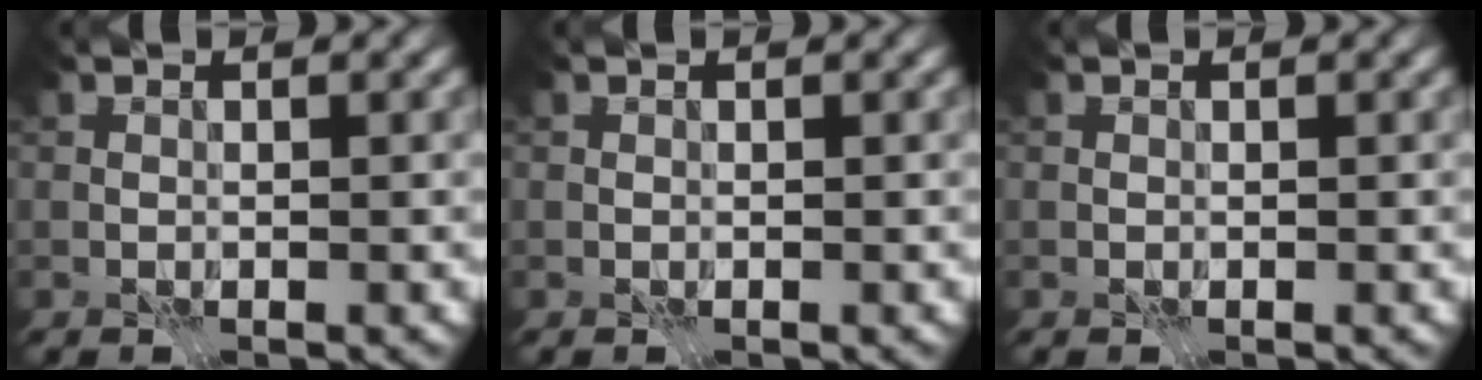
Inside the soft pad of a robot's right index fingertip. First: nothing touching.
{"total": 0.0}
{"total": 0.0}